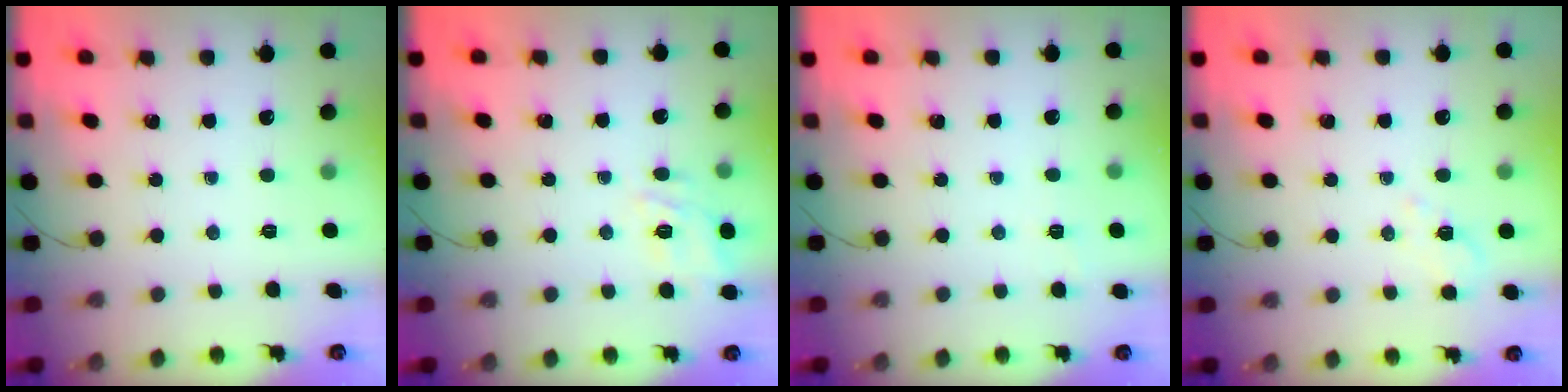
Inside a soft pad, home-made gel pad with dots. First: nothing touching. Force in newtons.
{"total": 4.5, "press": 4.4, "slide": 1.1}
{"total": 3.6, "press": 3.3, "slide": 1.3}
{"total": 3.2, "press": 2.8, "slide": 1.6}